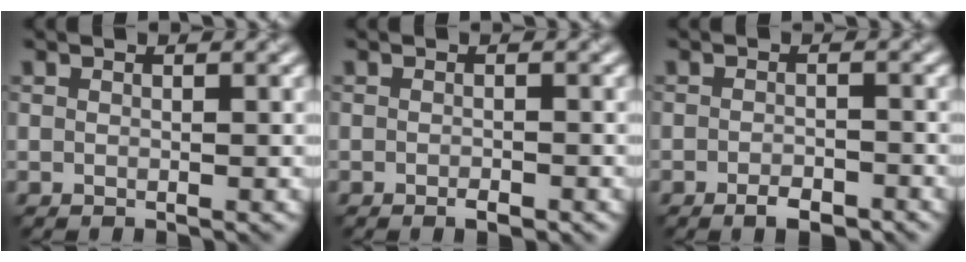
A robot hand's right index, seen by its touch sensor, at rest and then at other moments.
{"total": 1.1, "force": [-0.7, 0.4, 0.8], "torque": [-0.012, -0.003, -0.010]}
{"total": 2.2, "force": [-1.4, 0.8, 1.4], "torque": [-0.019, 0.000, -0.024]}